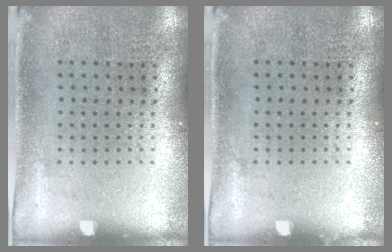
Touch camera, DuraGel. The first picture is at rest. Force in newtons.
{"total": 0.0}